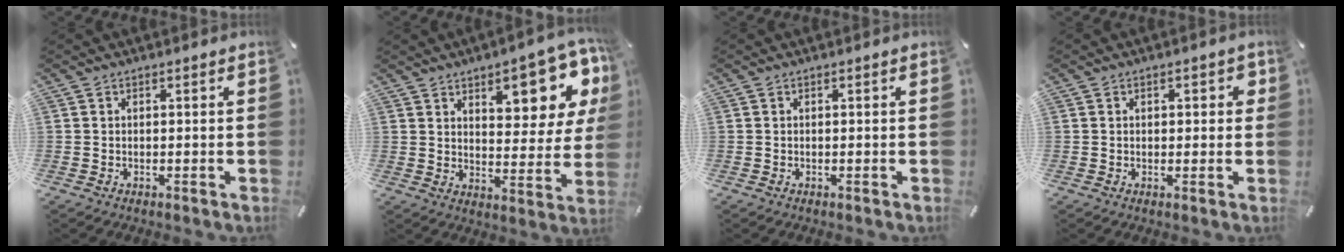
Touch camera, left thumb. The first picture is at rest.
{"total": 14.7, "force": [8.7, 6.2, 10.1], "torque": [-0.117, -0.056, 0.140]}
{"total": 0.0}
{"total": 2.1, "force": [0.2, 1.4, 1.5], "torque": [-0.015, 0.003, -0.003]}